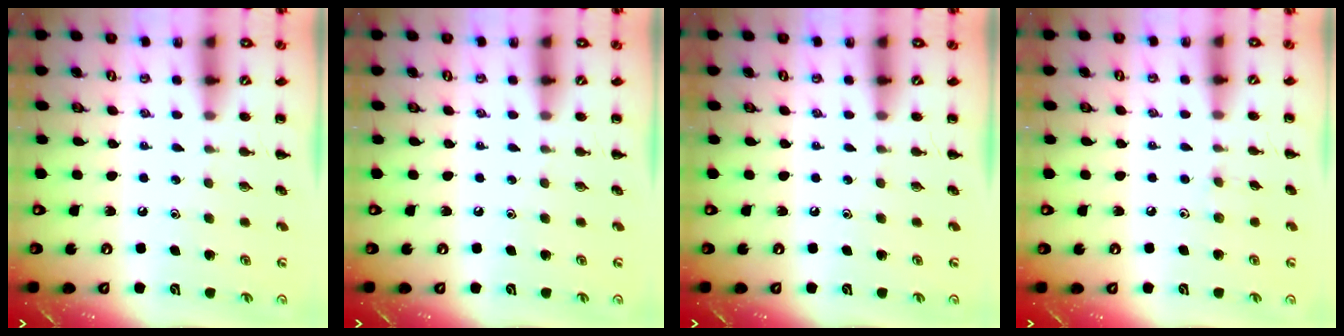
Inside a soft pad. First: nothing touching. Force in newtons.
{"total": 0.0}
{"total": 0.0}
{"total": 4.2, "press": 3.8, "slide": 1.7}